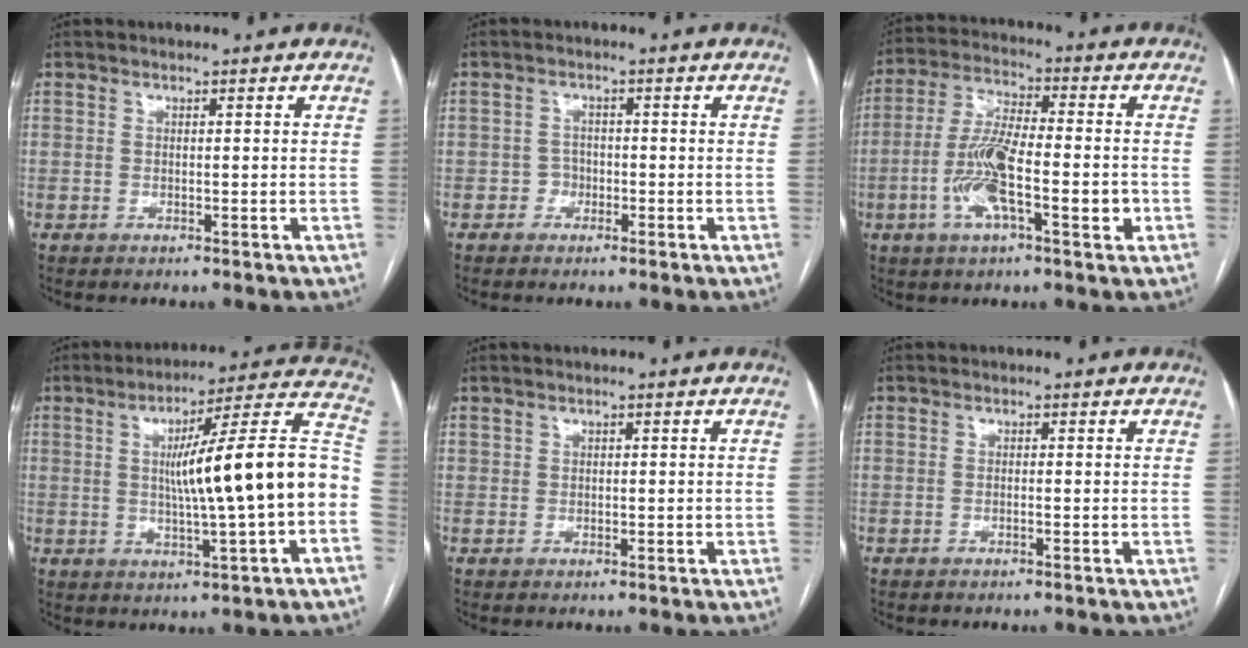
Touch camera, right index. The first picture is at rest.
{"total": 1.8, "force": [-0.7, 1.6, 0.0], "torque": [0.012, 0.010, -0.017]}
{"total": 12.0, "force": [-2.9, 3.2, 11.2], "torque": [-0.219, 0.009, -0.052]}
{"total": 18.3, "force": [-0.6, 0.4, 18.3], "torque": [-0.255, 0.030, -0.011]}
{"total": 0.8, "force": [0.5, 0.6, 0.1], "torque": [0.005, 0.001, 0.008]}
{"total": 0.0}